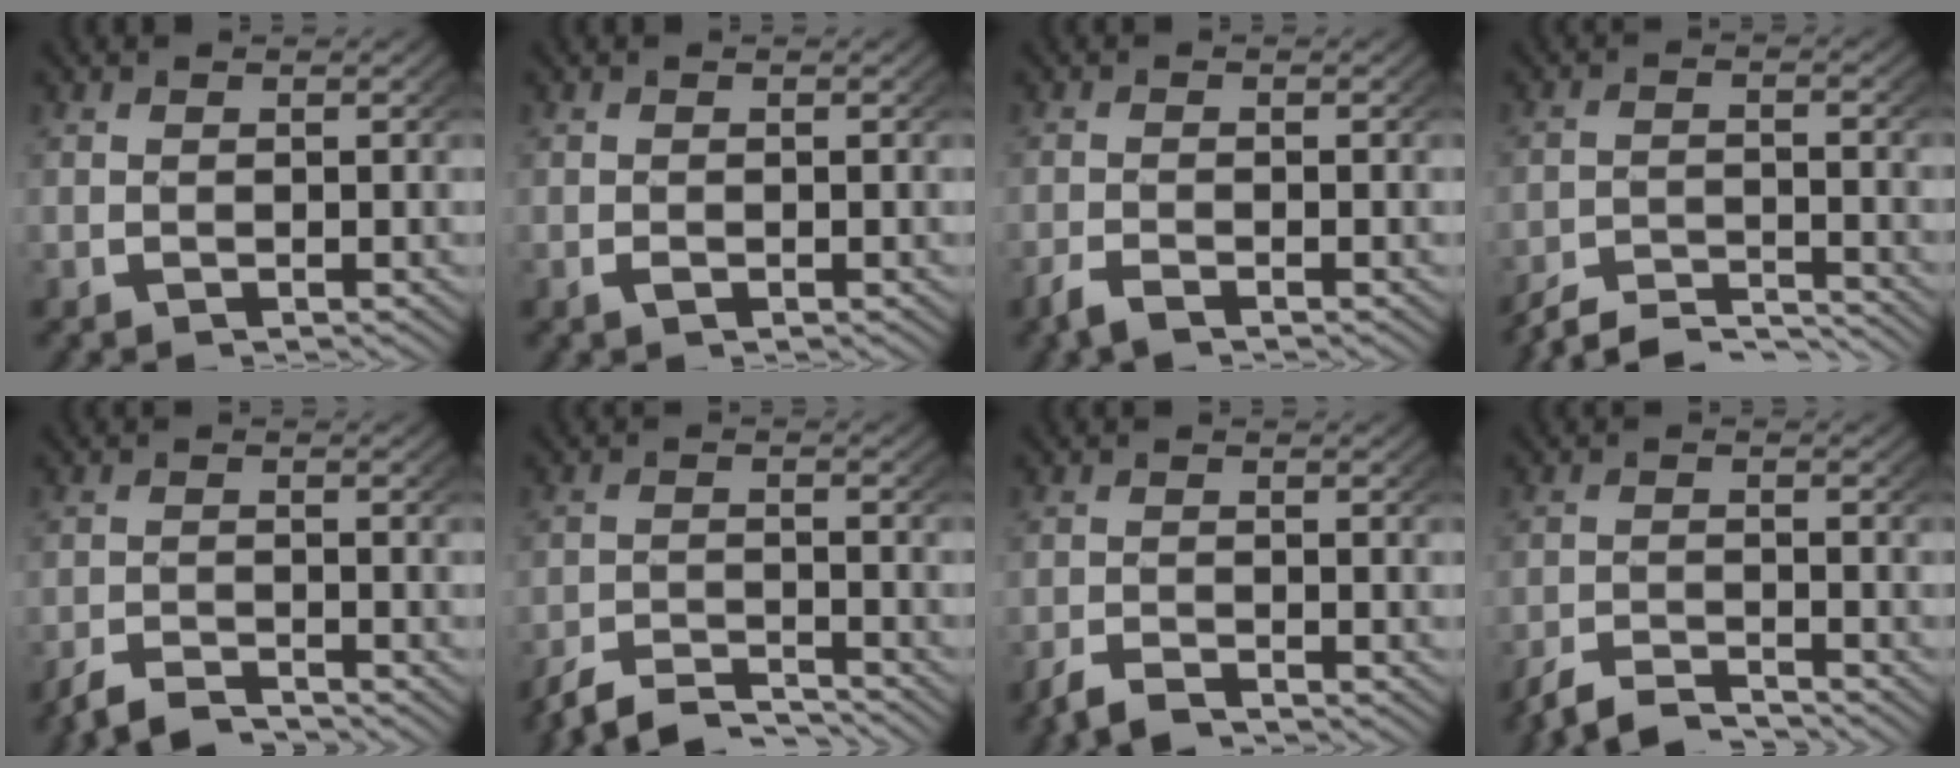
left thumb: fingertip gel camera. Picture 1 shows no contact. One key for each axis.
{"total": 0.6, "fx": -0.2, "fy": 0.3, "fz": 0.4, "tx": -0.008, "ty": -0.003, "tz": -0.004}
{"total": 1.6, "fx": -1.3, "fy": 0.6, "fz": 0.6, "tx": -0.012, "ty": -0.002, "tz": -0.030}
{"total": 5.9, "fx": -5.3, "fy": 1.6, "fz": 1.9, "tx": -0.035, "ty": -0.018, "tz": -0.091}
{"total": 2.6, "fx": -2.5, "fy": 0.6, "fz": 0.6, "tx": -0.012, "ty": -0.004, "tz": -0.051}
{"total": 4.7, "fx": -4.3, "fy": 1.2, "fz": 1.5, "tx": -0.029, "ty": -0.012, "tz": -0.078}
{"total": 1.9, "fx": -1.8, "fy": 0.6, "fz": 0.5, "tx": -0.009, "ty": -0.003, "tz": -0.038}
{"total": 3.4, "fx": -3.2, "fy": 0.8, "fz": 0.9, "tx": -0.018, "ty": -0.006, "tz": -0.062}